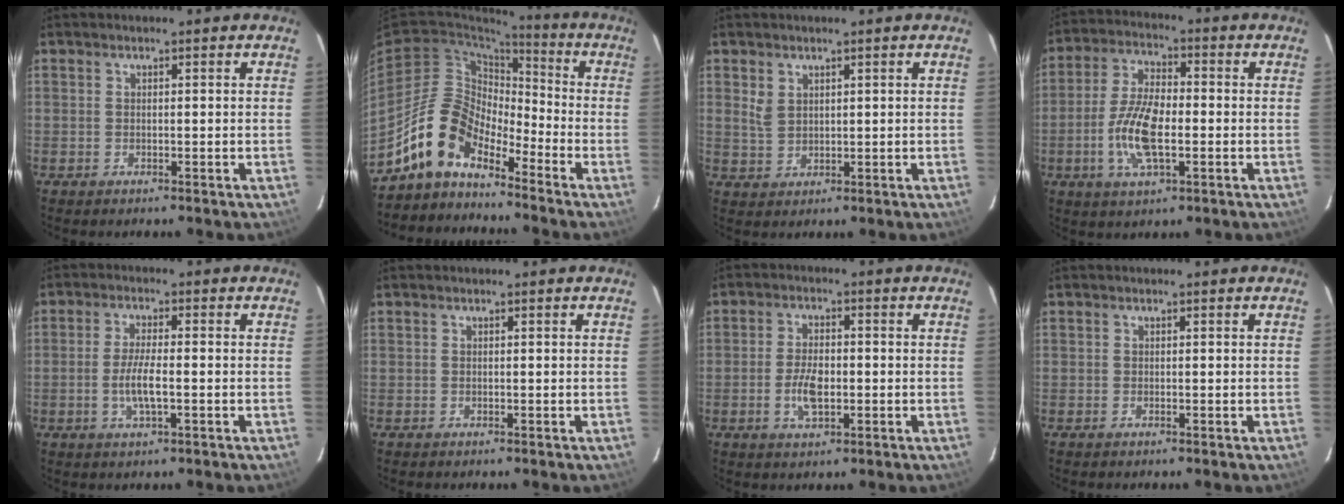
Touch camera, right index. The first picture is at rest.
{"total": 12.0, "force": [-9.1, 5.6, 5.6], "torque": [-0.106, 0.024, -0.182]}
{"total": 3.1, "force": [1.5, 2.2, 1.6], "torque": [-0.026, 0.002, 0.034]}
{"total": 10.9, "force": [-2.5, 4.3, 9.7], "torque": [-0.198, 0.001, -0.049]}
{"total": 5.3, "force": [-1.3, 1.0, 5.0], "torque": [-0.097, -0.005, -0.025]}
{"total": 0.0}
{"total": 6.0, "force": [-1.4, 3.0, 5.0], "torque": [-0.101, 0.000, -0.024]}
{"total": 0.0}